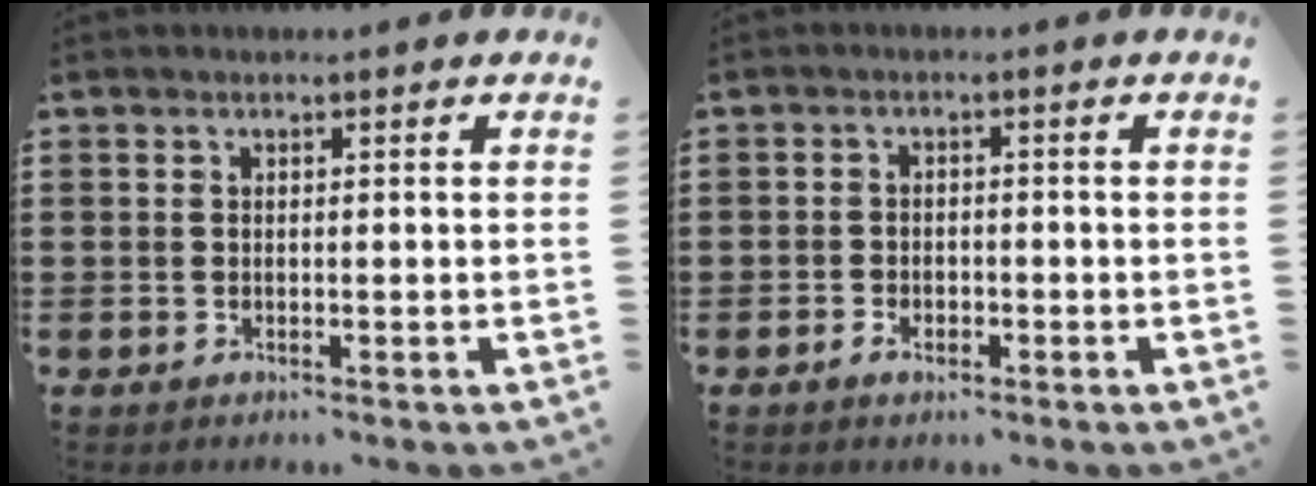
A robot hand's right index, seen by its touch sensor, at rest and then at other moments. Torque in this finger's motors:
{"motor_torque": [0.81, 1.33, 0.02, -0.01]}